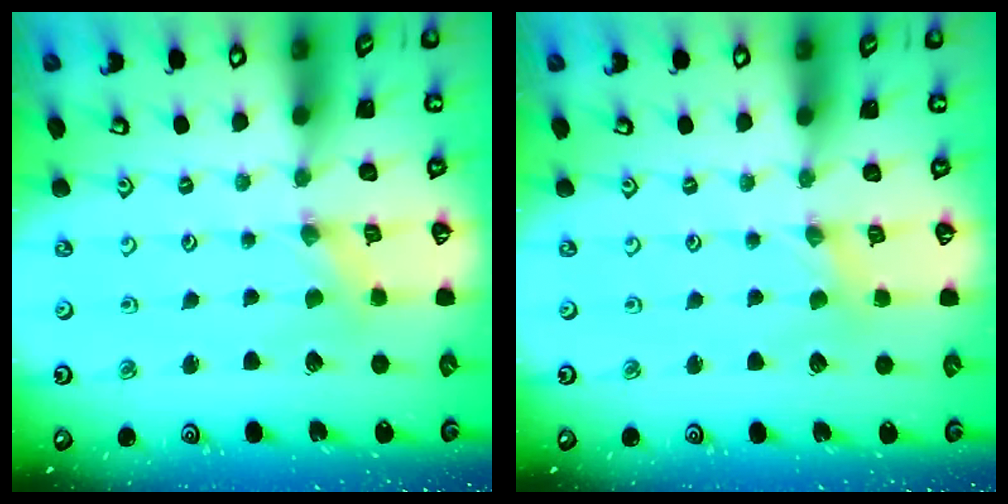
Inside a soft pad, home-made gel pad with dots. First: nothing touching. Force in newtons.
{"total": 0.9, "press": 0.8, "slide": 0.2}